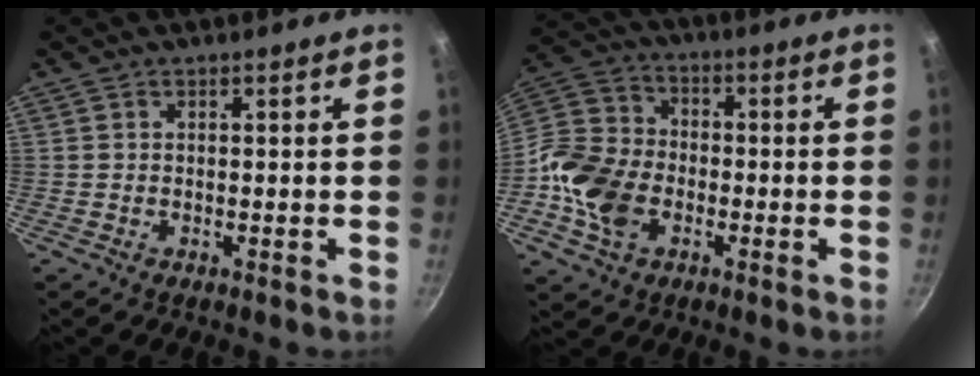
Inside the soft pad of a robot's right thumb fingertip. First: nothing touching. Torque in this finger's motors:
{"motor_torque": [1.21, 0.92, 1.21, -0.57, 0.14]}